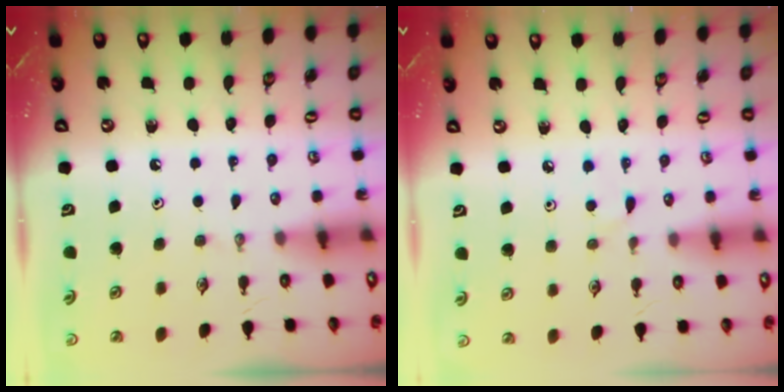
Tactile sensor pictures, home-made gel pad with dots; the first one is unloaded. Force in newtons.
{"total": 2.2, "press": 2.2, "slide": 0.3}